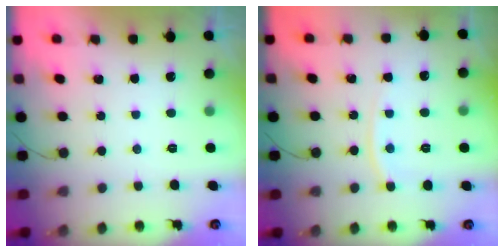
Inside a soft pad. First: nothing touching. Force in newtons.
{"total": 5.7, "press": 5.7, "slide": 0.7}